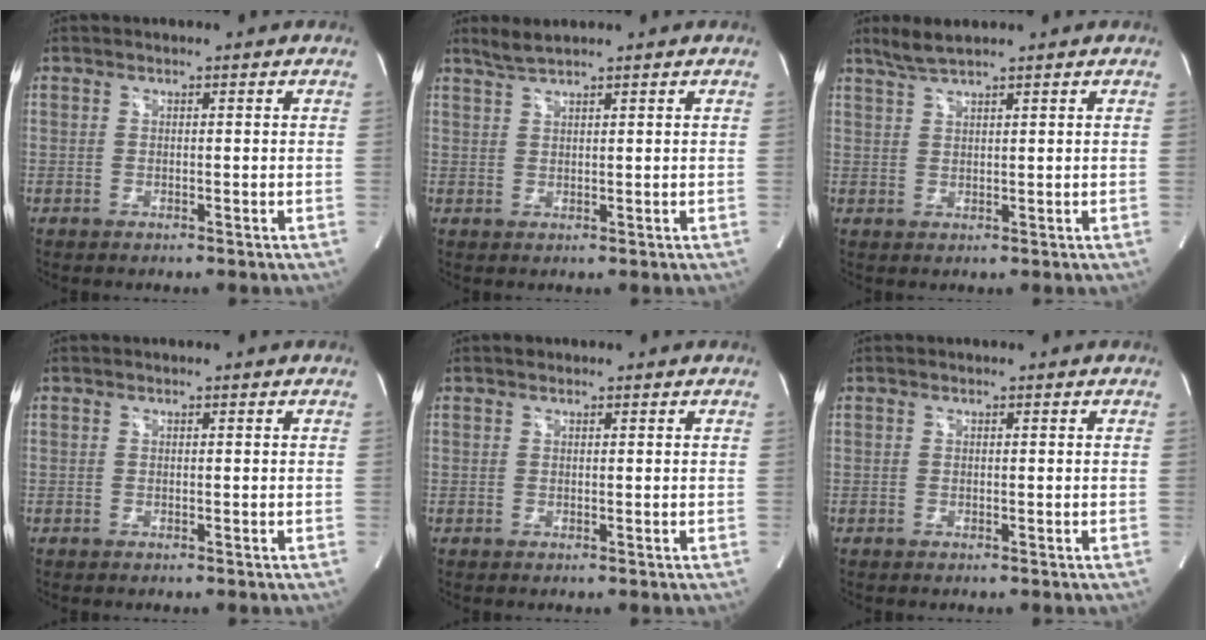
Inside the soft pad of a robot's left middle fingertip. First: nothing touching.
{"total": 2.4, "force": [2.2, -0.3, 1.0], "torque": [-0.024, 0.007, 0.048]}
{"total": 3.4, "force": [2.9, -0.2, 1.7], "torque": [-0.045, 0.008, 0.061]}
{"total": 0.0}
{"total": 0.6, "force": [0.5, 0.3, 0.1], "torque": [-0.006, 0.004, 0.008]}
{"total": 0.0}